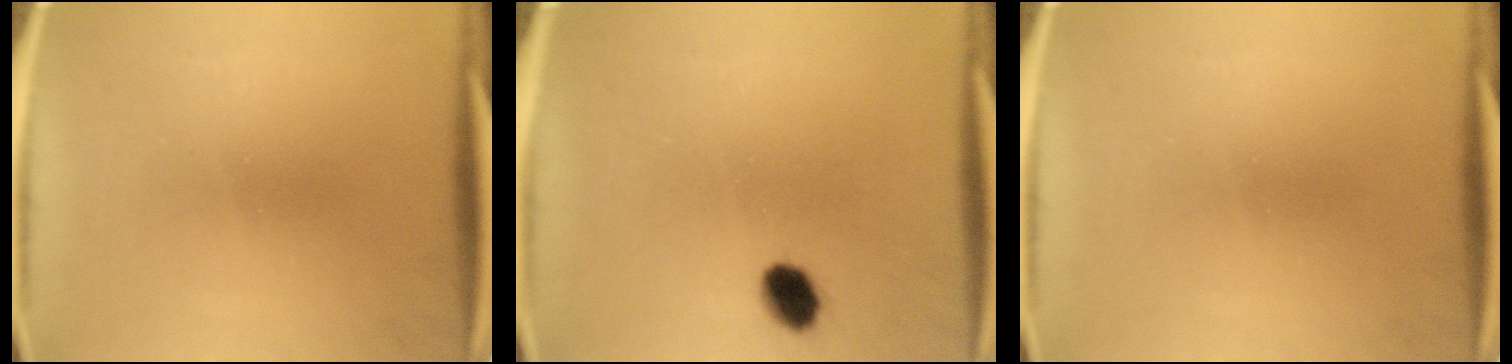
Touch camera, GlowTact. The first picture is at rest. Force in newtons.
{"total": 4.9}
{"total": 0.0}